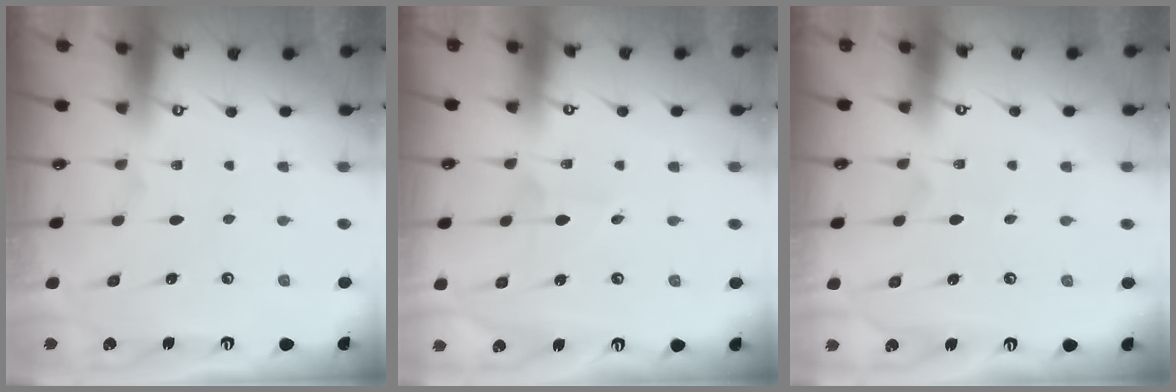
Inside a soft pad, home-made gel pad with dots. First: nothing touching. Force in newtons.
{"total": 2.7, "press": 2.7, "slide": 0.2}
{"total": 2.9, "press": 2.9, "slide": 0.3}